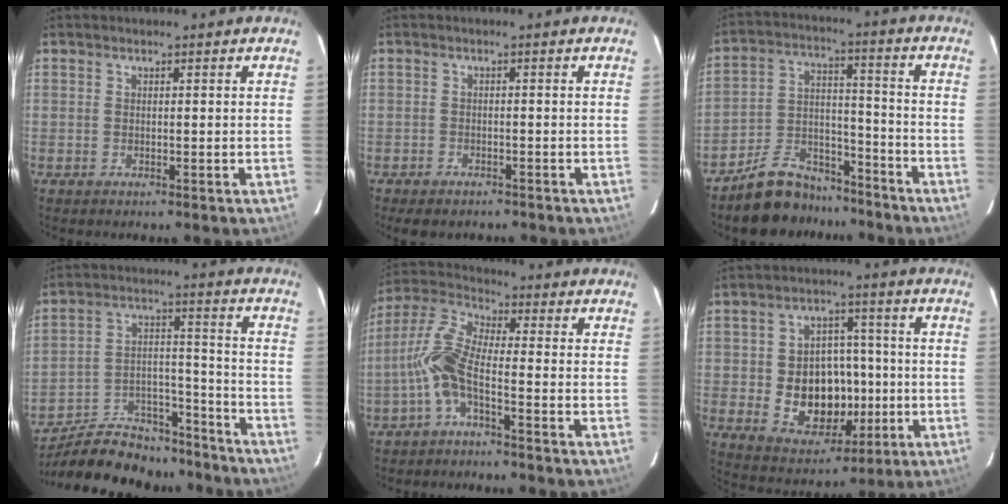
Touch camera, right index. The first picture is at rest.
{"total": 4.9, "force": [-4.0, 2.2, 1.9], "torque": [-0.049, -0.010, -0.056]}
{"total": 12.1, "force": [-10.0, 5.8, 3.6], "torque": [-0.080, 0.043, -0.154]}
{"total": 20.8, "force": [-17.8, 8.0, 7.3], "torque": [-0.143, 0.036, -0.261]}
{"total": 8.0, "force": [-2.9, 1.9, 7.2], "torque": [-0.169, 0.014, -0.062]}
{"total": 13.3, "force": [-2.0, 10.2, 8.4], "torque": [-0.170, 0.011, -0.006]}